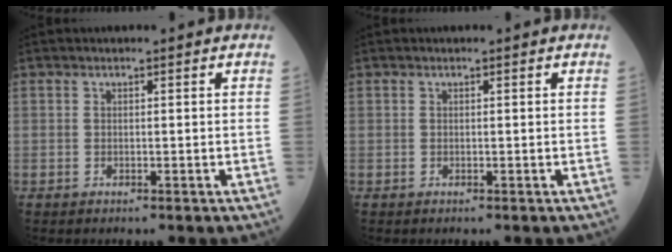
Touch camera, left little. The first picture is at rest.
{"total": 0.0}